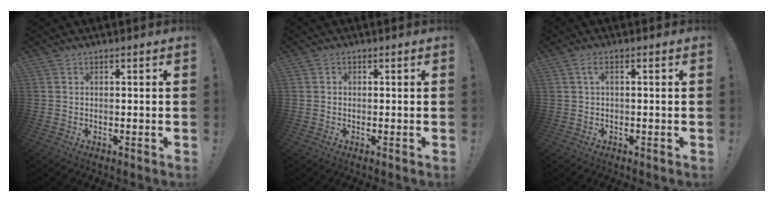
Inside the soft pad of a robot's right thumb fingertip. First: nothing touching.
{"total": 0.5, "force": [-0.3, 0.4, 0.0], "torque": [0.002, 0.001, -0.006]}
{"total": 2.6, "force": [-0.1, 0.5, 2.6], "torque": [-0.047, 0.003, -0.002]}